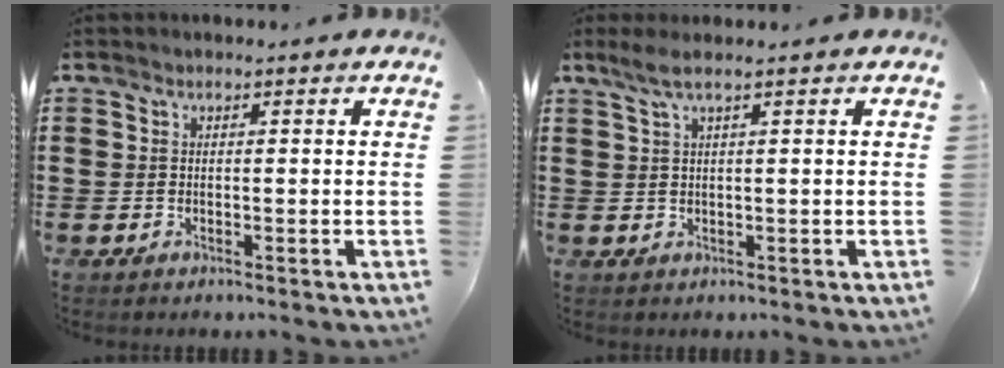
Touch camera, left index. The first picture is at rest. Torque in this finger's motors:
{"motor_torque": [0.13, -0.04, 0.07, 0.01]}